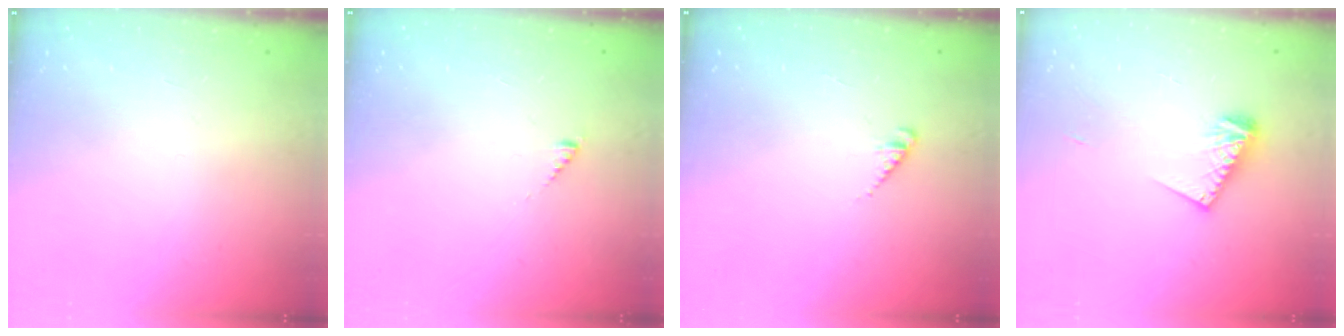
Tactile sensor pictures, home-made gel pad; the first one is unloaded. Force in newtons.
{"total": 2.0, "press": 2.0, "slide": 0.3}
{"total": 1.8, "press": 1.8, "slide": 0.3}
{"total": 8.6, "press": 8.5, "slide": 1.0}